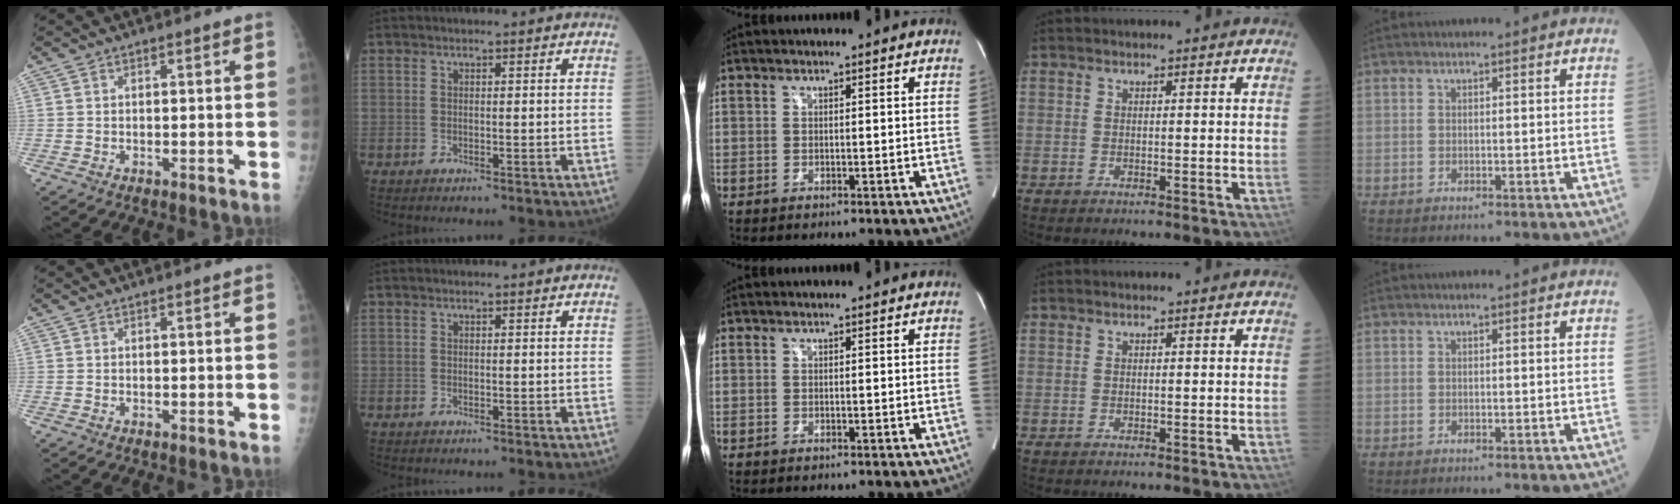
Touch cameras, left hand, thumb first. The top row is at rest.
{}